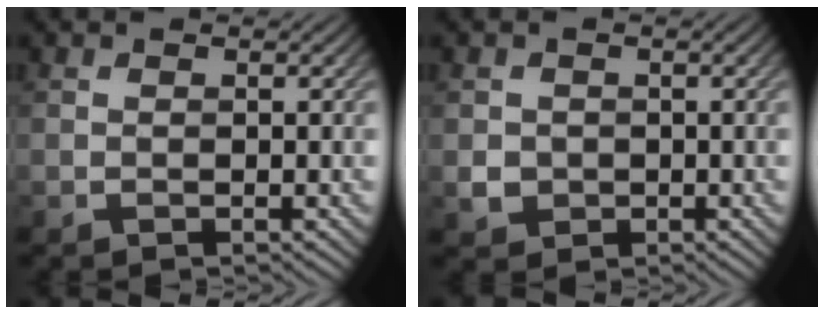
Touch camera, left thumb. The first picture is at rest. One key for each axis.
{"total": 2.2, "fx": -0.2, "fy": 2.1, "fz": 0.5, "tx": -0.014, "ty": -0.008, "tz": -0.004}